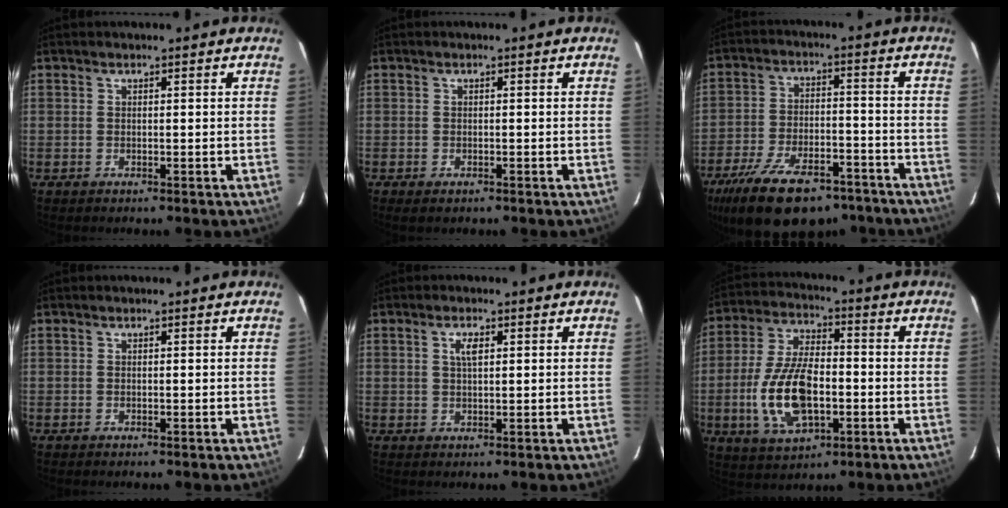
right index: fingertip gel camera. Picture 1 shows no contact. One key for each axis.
{"total": 1.4, "fx": -1.0, "fy": 0.7, "fz": 0.8, "tx": -0.015, "ty": -0.006, "tz": -0.017}
{"total": 21.9, "fx": -15.8, "fy": 9.7, "fz": 11.8, "tx": -0.239, "ty": -0.018, "tz": -0.238}
{"total": 0.0}
{"total": 2.5, "fx": 0.9, "fy": 1.0, "fz": 2.1, "tx": -0.039, "ty": 0.004, "tz": 0.015}
{"total": 15.2, "fx": -3.4, "fy": 7.5, "fz": 12.8, "tx": -0.265, "ty": -0.001, "tz": -0.055}